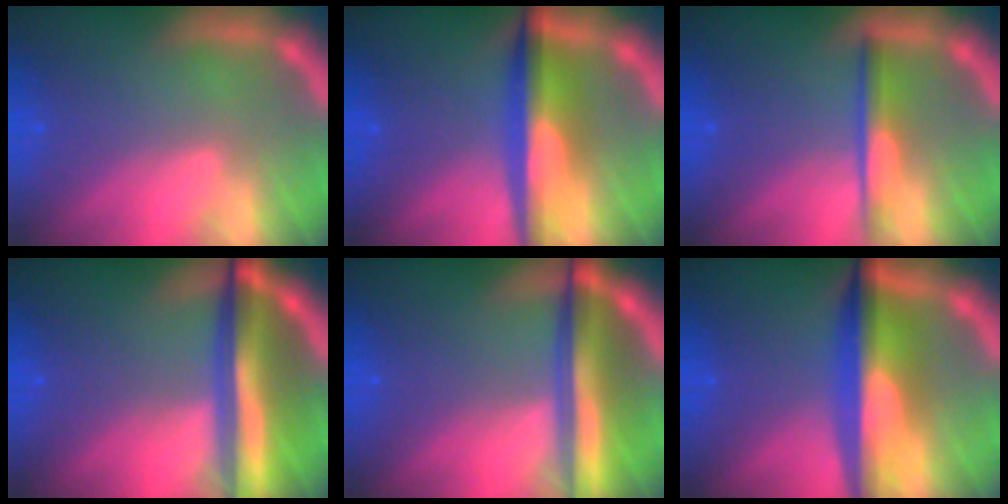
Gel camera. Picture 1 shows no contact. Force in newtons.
{"total": 6.5}
{"total": 3.0}
{"total": 9.1}
{"total": 7.6}
{"total": 8.1}